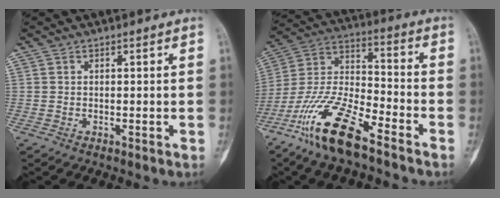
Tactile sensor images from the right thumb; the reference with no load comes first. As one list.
[{"total": 16.7, "force": [-11.0, 4.8, 11.6], "torque": [-0.238, 0.061, -0.214]}]